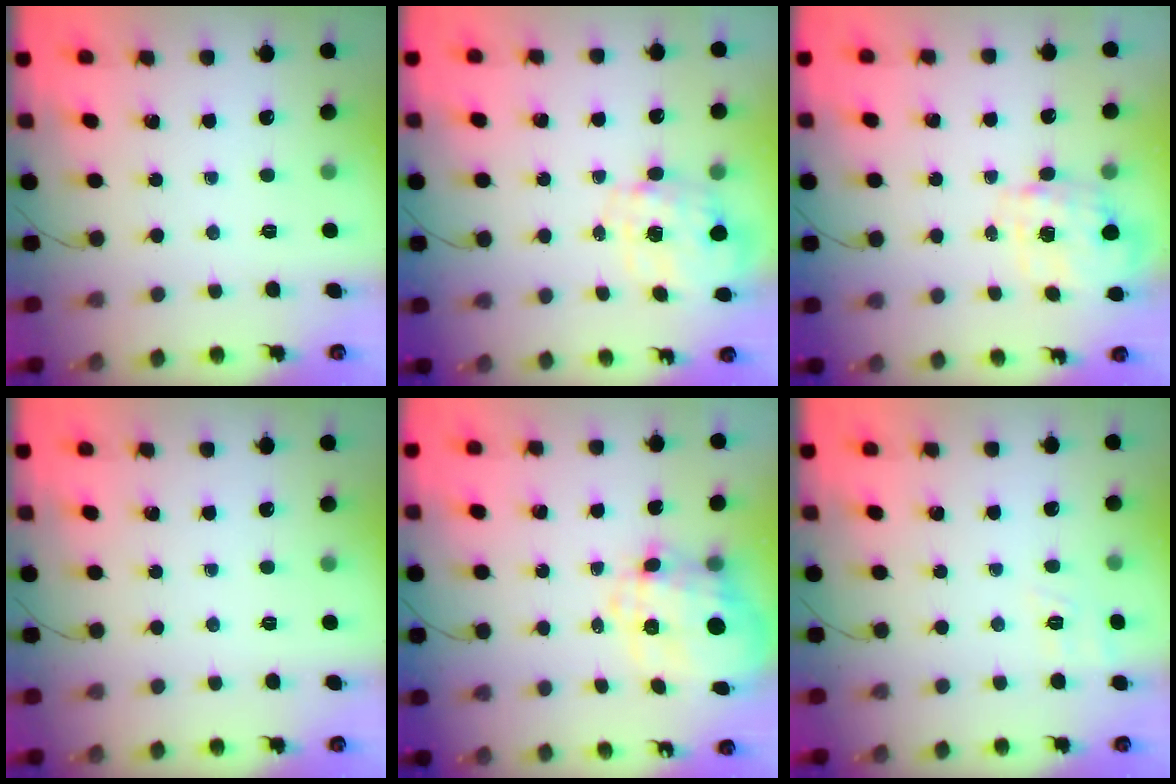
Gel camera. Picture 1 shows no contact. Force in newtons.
{"total": 2.7, "press": 2.6, "slide": 0.8}
{"total": 4.0, "press": 3.9, "slide": 0.8}
{"total": 0.0}
{"total": 11.2, "press": 11.0, "slide": 1.9}
{"total": 8.7, "press": 8.5, "slide": 1.9}